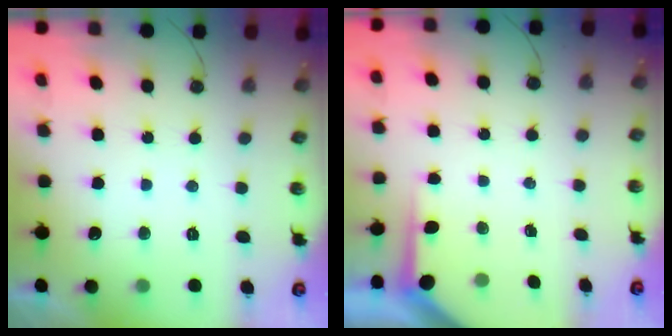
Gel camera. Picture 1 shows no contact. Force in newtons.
{"total": 3.9, "press": 3.8, "slide": 0.3}